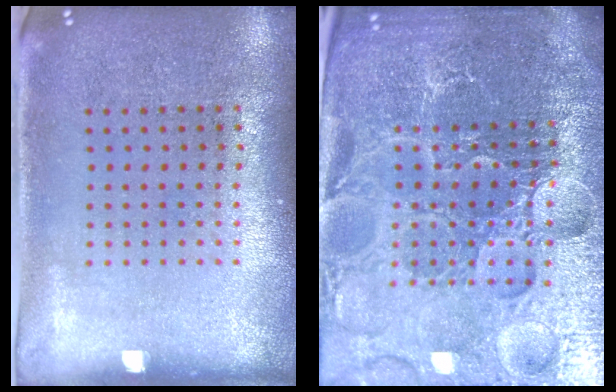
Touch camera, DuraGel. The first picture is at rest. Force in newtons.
{"total": 6.2, "press": 5.5, "slide": 2.8}